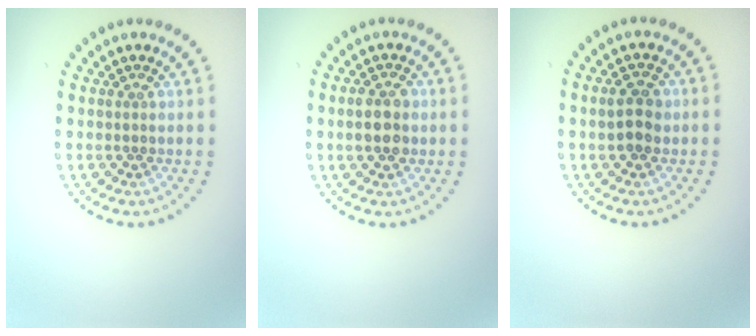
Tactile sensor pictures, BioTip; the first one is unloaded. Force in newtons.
{"total": 2.9, "press": 2.9, "slide": 0.2}
{"total": 2.6, "press": 2.6, "slide": 0.0}